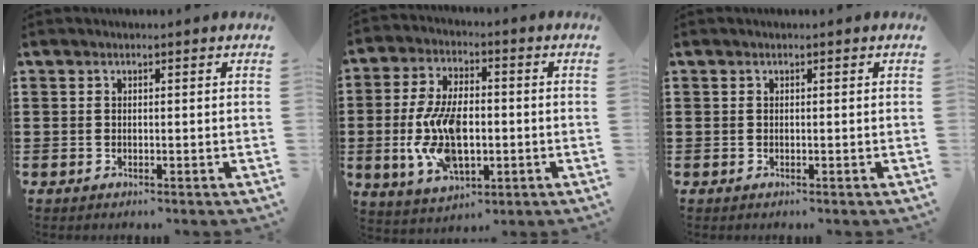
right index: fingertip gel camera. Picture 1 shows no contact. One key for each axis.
{"total": 12.3, "fx": -1.6, "fy": 6.7, "fz": 10.2, "tx": -0.228, "ty": -0.001, "tz": -0.028}
{"total": 0.0}